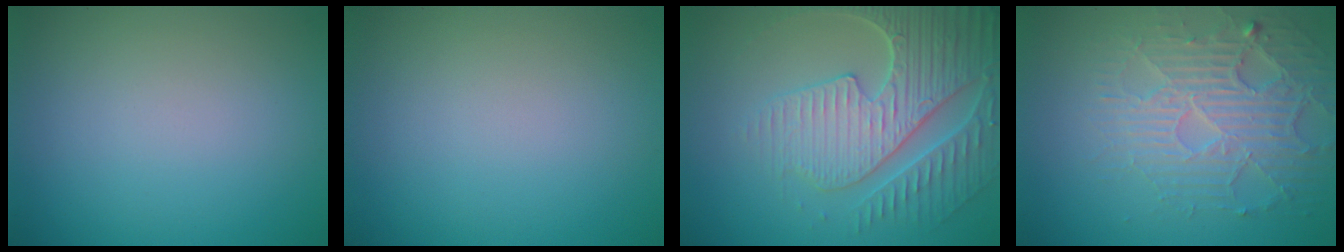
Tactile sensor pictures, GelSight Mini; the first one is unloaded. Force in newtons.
{"total": 0.0}
{"total": 6.7, "press": 5.5, "slide": 3.8}
{"total": 4.5, "press": 4.0, "slide": 2.1}